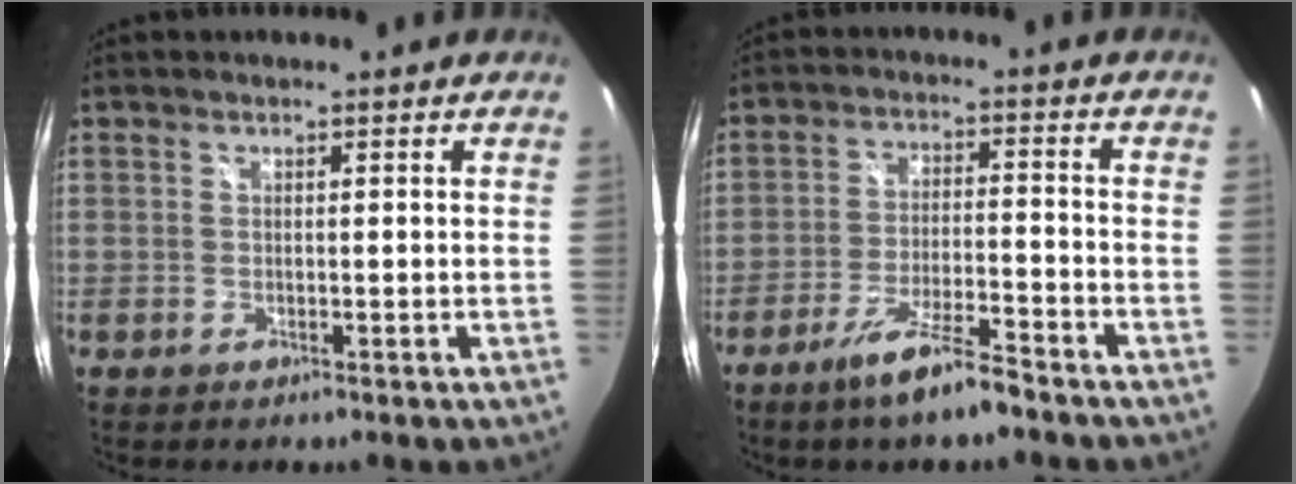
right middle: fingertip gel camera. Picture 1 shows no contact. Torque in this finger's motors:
{"motor_torque": [1.03, -1.09, 0.52, 0.17]}